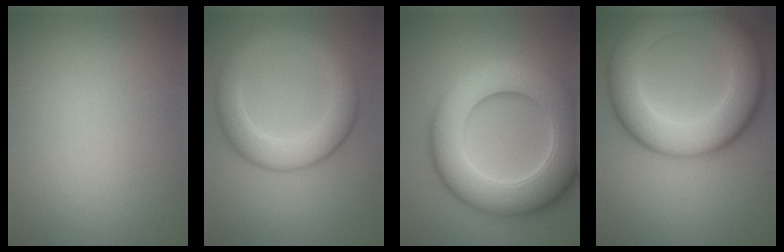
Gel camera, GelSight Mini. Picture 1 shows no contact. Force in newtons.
{"total": 5.4, "press": 5.4, "slide": 0.1}
{"total": 12.0, "press": 12.0, "slide": 0.2}
{"total": 10.8, "press": 10.8, "slide": 0.3}